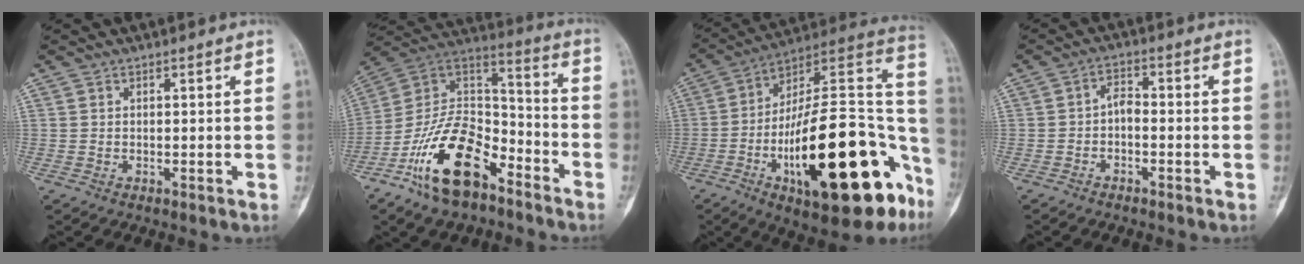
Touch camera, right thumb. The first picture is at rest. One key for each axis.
{"total": 20.2, "fx": -11.5, "fy": 10.3, "fz": 13.1, "tx": -0.223, "ty": 0.088, "tz": -0.211}
{"total": 33.3, "fx": -11.2, "fy": 12.3, "fz": 28.9, "tx": -0.370, "ty": 0.051, "tz": -0.164}
{"total": 3.0, "fx": -1.1, "fy": 1.6, "fz": 2.3, "tx": -0.034, "ty": 0.021, "tz": -0.027}